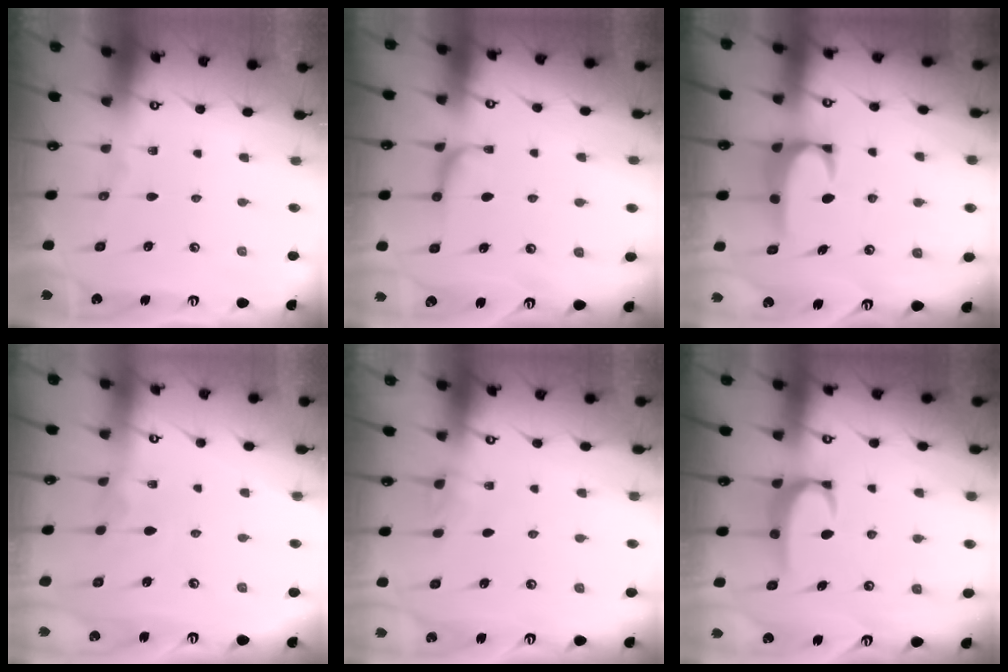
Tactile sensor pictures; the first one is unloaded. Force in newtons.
{"total": 1.2, "press": 0.8, "slide": 0.8}
{"total": 3.9, "press": 3.8, "slide": 0.7}
{"total": 4.0, "press": 4.0, "slide": 0.1}
{"total": 1.8, "press": 1.8, "slide": 0.4}
{"total": 3.3, "press": 3.3, "slide": 0.5}